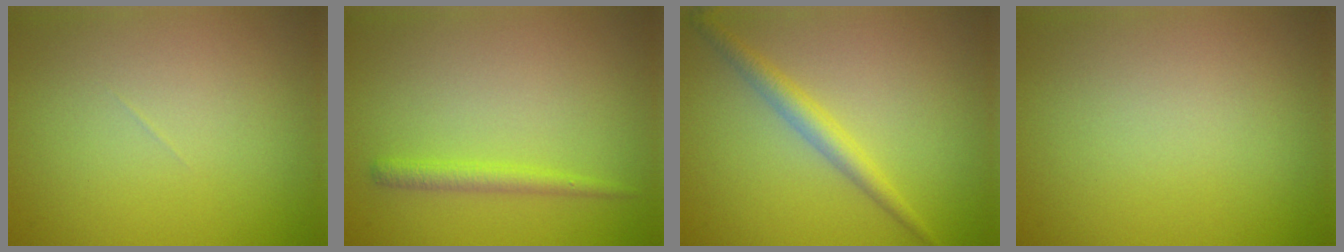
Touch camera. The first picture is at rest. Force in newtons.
{"total": 1.5, "press": 1.5, "slide": 0.1}
{"total": 2.4, "press": 2.3, "slide": 0.2}
{"total": 0.0}